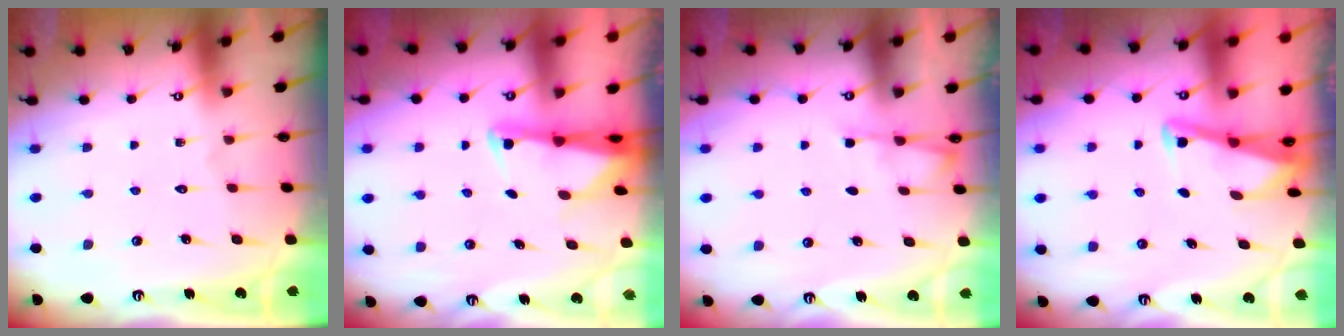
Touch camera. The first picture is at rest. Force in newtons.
{"total": 2.6, "press": 2.5, "slide": 0.5}
{"total": 2.3, "press": 2.3, "slide": 0.4}
{"total": 2.9, "press": 2.9, "slide": 0.4}